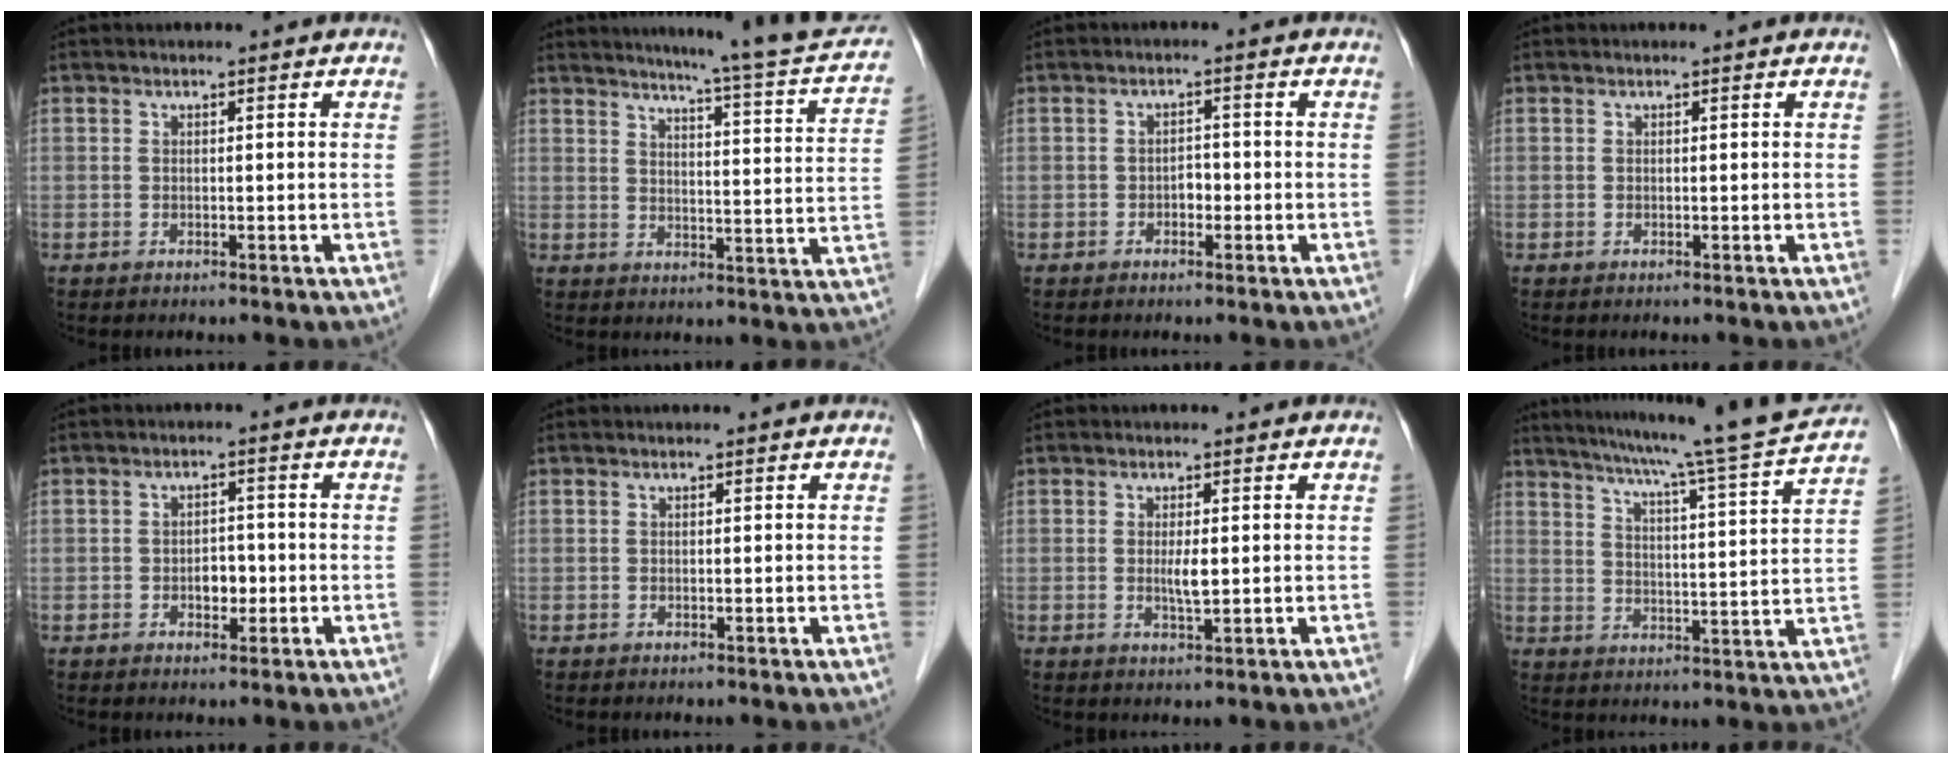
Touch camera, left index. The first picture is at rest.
{"total": 17.4, "force": [15.7, 0.0, 7.5], "torque": [-0.102, -0.045, 0.185]}
{"total": 1.8, "force": [-0.7, 1.1, 1.2], "torque": [-0.014, 0.006, -0.013]}
{"total": 0.0}
{"total": 2.9, "force": [-0.8, 1.8, 2.1], "torque": [-0.028, 0.005, -0.010]}
{"total": 0.0}
{"total": 2.4, "force": [0.1, 0.4, 2.3], "torque": [-0.047, -0.004, 0.004]}
{"total": 19.5, "force": [17.1, -1.7, 9.2], "torque": [-0.155, -0.034, 0.221]}